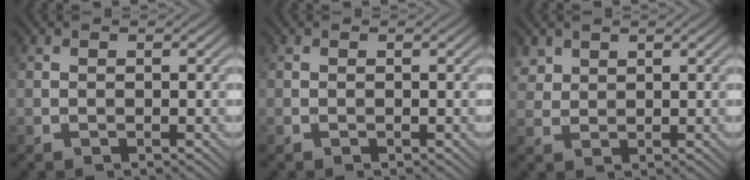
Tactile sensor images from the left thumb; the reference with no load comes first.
{"total": 0.0}
{"total": 2.3, "force": [1.8, 1.4, 0.7], "torque": [-0.022, 0.002, 0.042]}